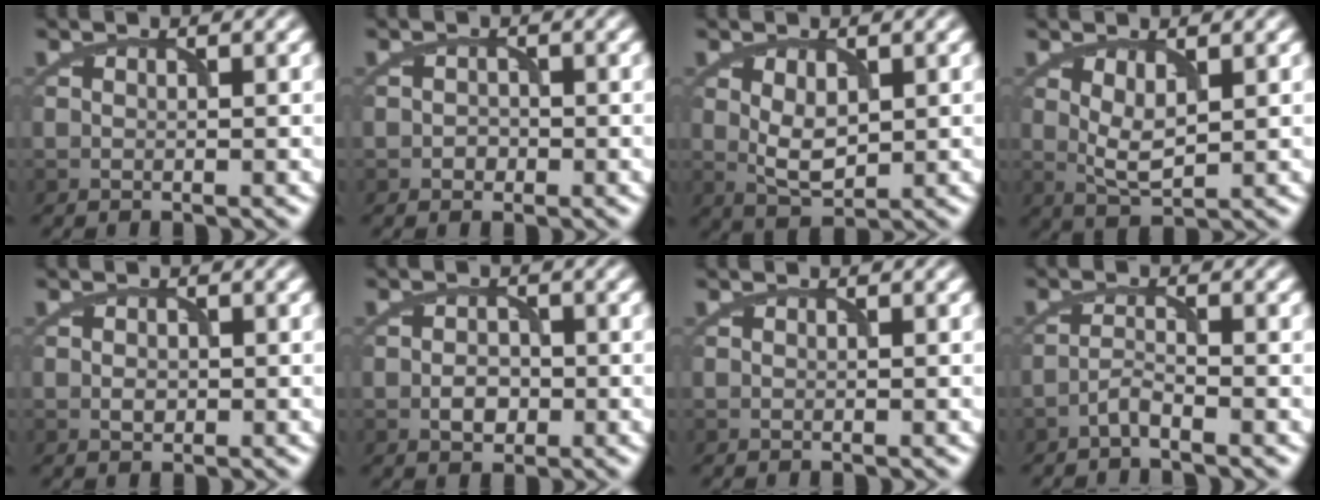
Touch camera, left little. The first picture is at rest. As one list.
[{"total": 1.0, "force": [-0.4, 0.8, 0.2], "torque": [-0.001, -0.001, -0.009]}, {"total": 2.9, "force": [0.4, 1.6, 2.4], "torque": [-0.050, -0.005, 0.014]}, {"total": 2.6, "force": [0.8, 1.0, 2.2], "torque": [-0.048, -0.006, 0.020]}, {"total": 1.0, "force": [-0.2, 0.8, 0.6], "torque": [-0.010, -0.002, -0.005]}, {"total": 2.0, "force": [-0.7, 1.4, 1.3], "torque": [-0.022, 0.001, -0.014]}, {"total": 0.0}, {"total": 1.4, "force": [-1.2, 0.1, 0.8], "torque": [-0.018, 0.007, -0.028]}]